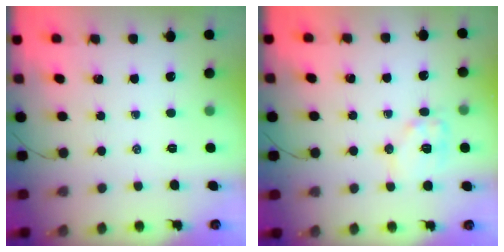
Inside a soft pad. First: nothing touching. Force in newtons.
{"total": 9.0, "press": 9.0, "slide": 0.3}